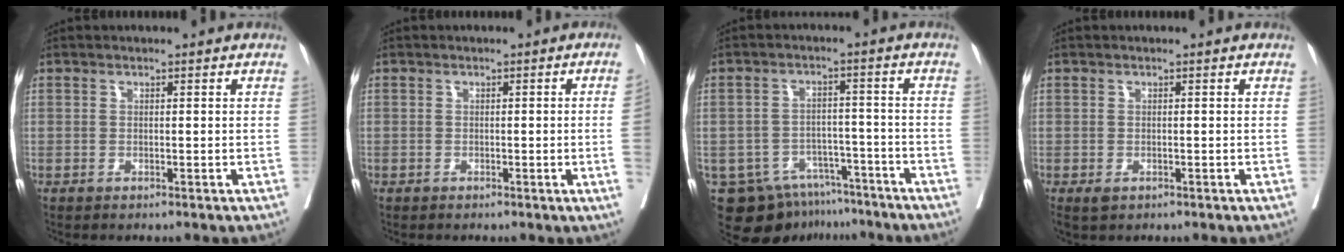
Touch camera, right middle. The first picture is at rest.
{"total": 2.5, "force": [-0.3, -1.0, 2.3], "torque": [-0.028, -0.004, -0.003]}
{"total": 10.0, "force": [-7.7, 5.9, 2.1], "torque": [-0.027, 0.023, -0.106]}
{"total": 1.4, "force": [-0.6, 1.0, 0.9], "torque": [-0.017, -0.003, -0.002]}